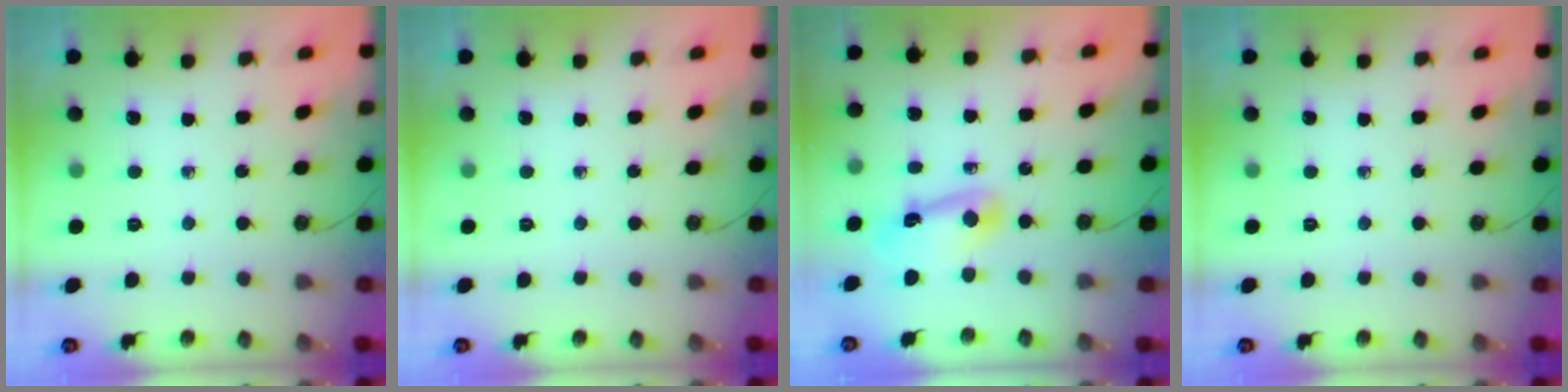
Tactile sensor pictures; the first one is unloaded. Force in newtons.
{"total": 0.0}
{"total": 11.0, "press": 8.1, "slide": 7.4}
{"total": 0.0}